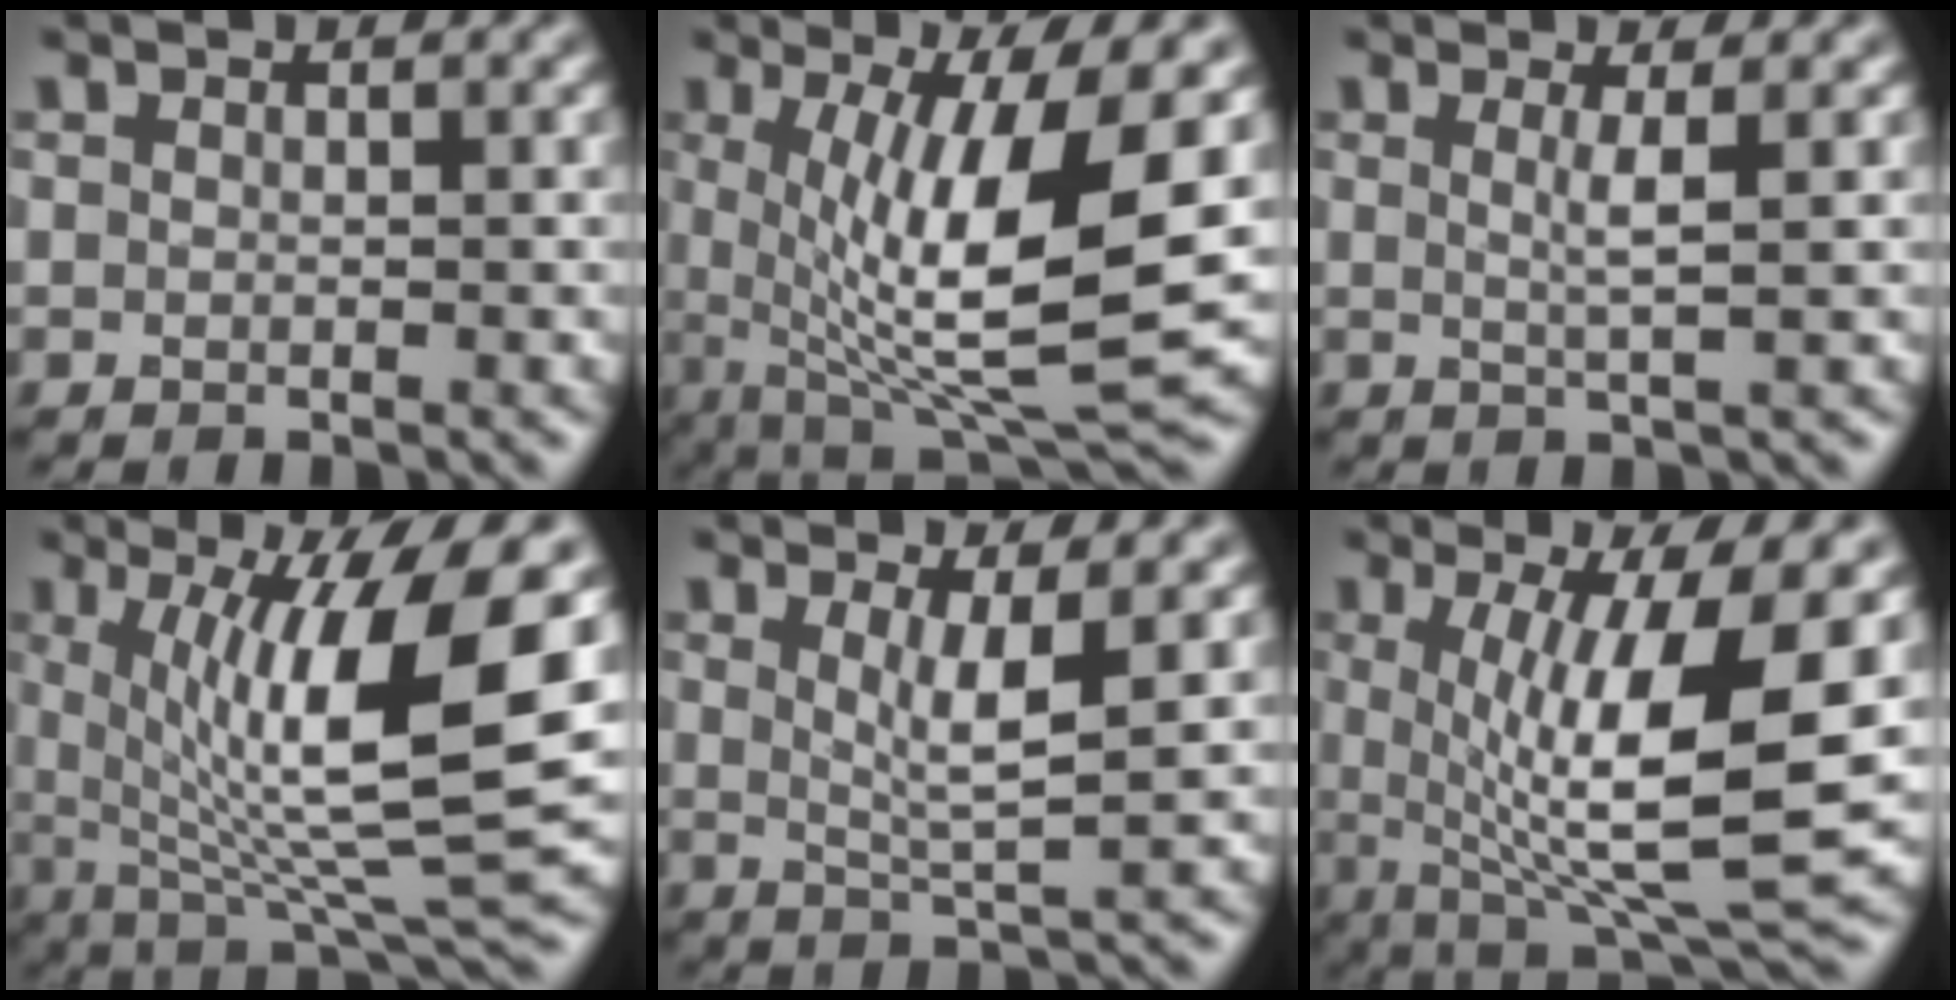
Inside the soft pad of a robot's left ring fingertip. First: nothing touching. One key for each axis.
{"total": 11.5, "fx": 0.5, "fy": 2.8, "fz": 11.2, "tx": -0.185, "ty": -0.015, "tz": 0.015}
{"total": 2.0, "fx": 0.5, "fy": 0.4, "fz": 1.9, "tx": -0.035, "ty": -0.003, "tz": 0.002}
{"total": 12.4, "fx": 1.9, "fy": 2.9, "fz": 11.9, "tx": -0.194, "ty": -0.010, "tz": 0.040}
{"total": 3.6, "fx": 0.9, "fy": 0.7, "fz": 3.4, "tx": -0.060, "ty": -0.009, "tz": 0.019}
{"total": 11.4, "fx": 0.6, "fy": 2.7, "fz": 11.1, "tx": -0.175, "ty": -0.012, "tz": 0.015}